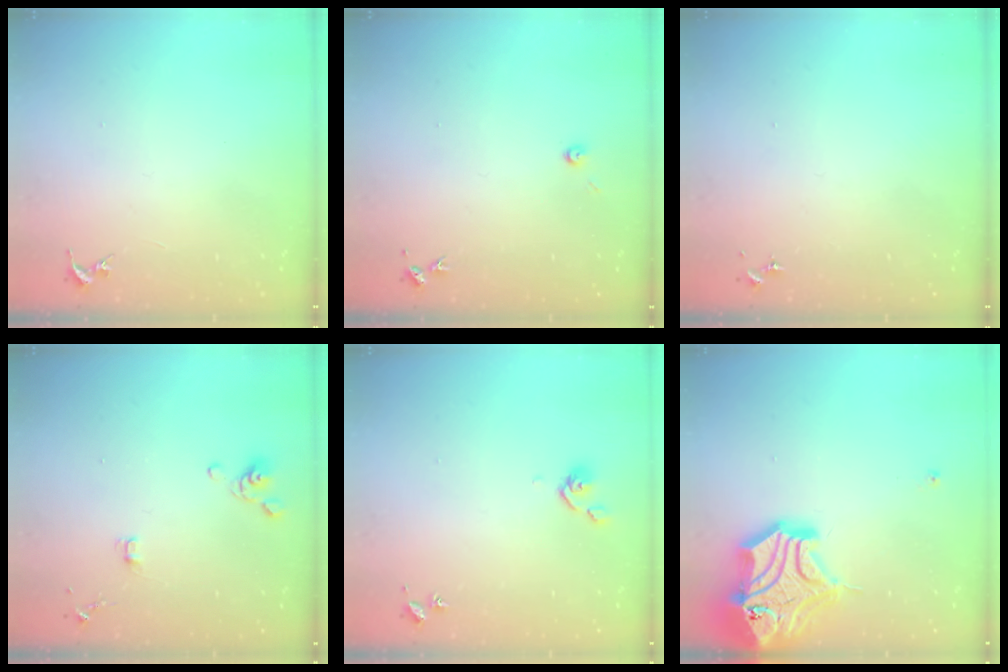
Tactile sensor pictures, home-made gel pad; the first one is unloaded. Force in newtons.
{"total": 3.2, "press": 3.2, "slide": 0.3}
{"total": 0.0}
{"total": 4.7, "press": 4.2, "slide": 2.2}
{"total": 5.0, "press": 4.9, "slide": 1.2}
{"total": 23.5, "press": 23.3, "slide": 3.4}